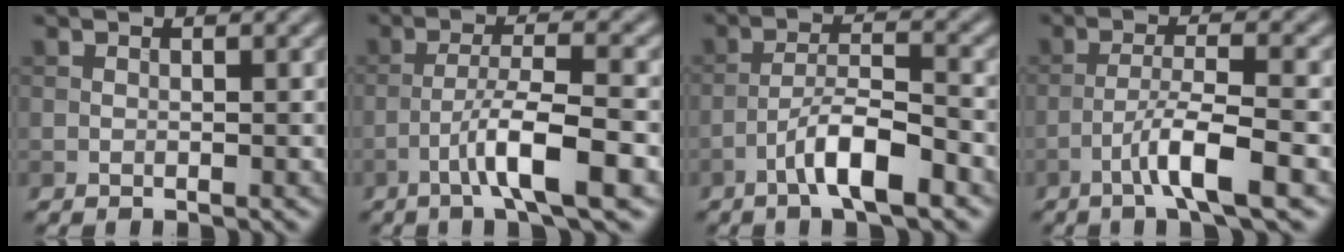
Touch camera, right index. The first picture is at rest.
{"total": 6.6, "force": [-2.9, 0.9, 5.9], "torque": [-0.098, 0.012, -0.055]}
{"total": 5.6, "force": [-3.2, 1.2, 4.5], "torque": [-0.075, 0.013, -0.060]}
{"total": 5.6, "force": [-2.7, 0.7, 4.8], "torque": [-0.080, 0.010, -0.053]}